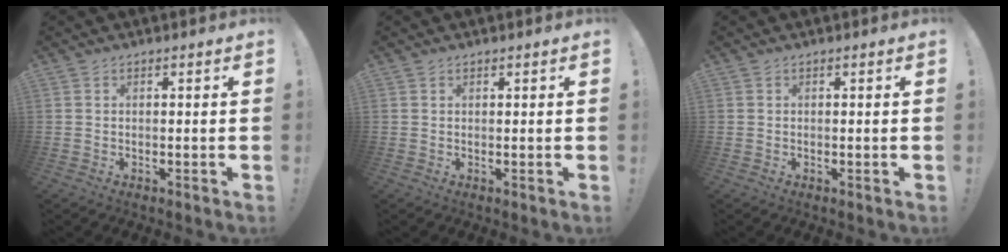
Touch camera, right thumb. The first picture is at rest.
{"total": 0.6, "force": [0.5, 0.3, 0.2], "torque": [-0.003, 0.000, 0.010]}
{"total": 0.0}